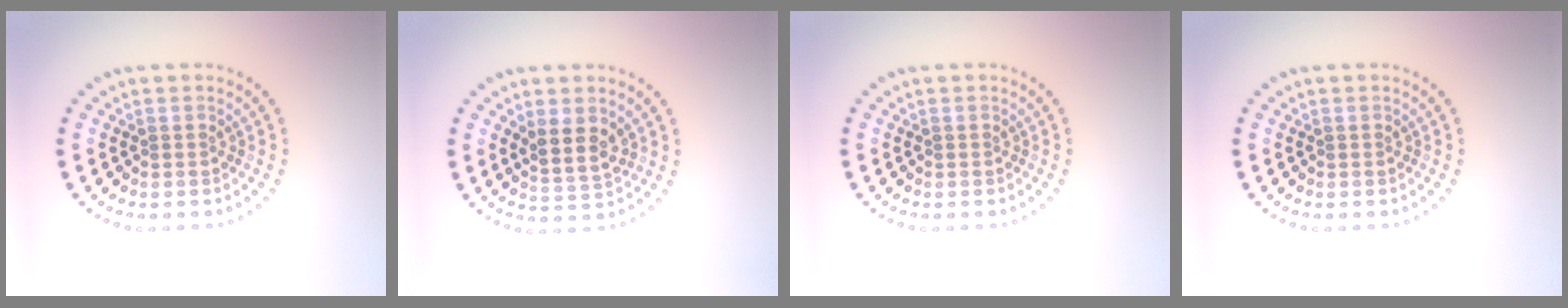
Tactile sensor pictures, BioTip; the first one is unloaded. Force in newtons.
{"total": 2.6, "press": 2.3, "slide": 1.2}
{"total": 0.0}
{"total": 0.0}